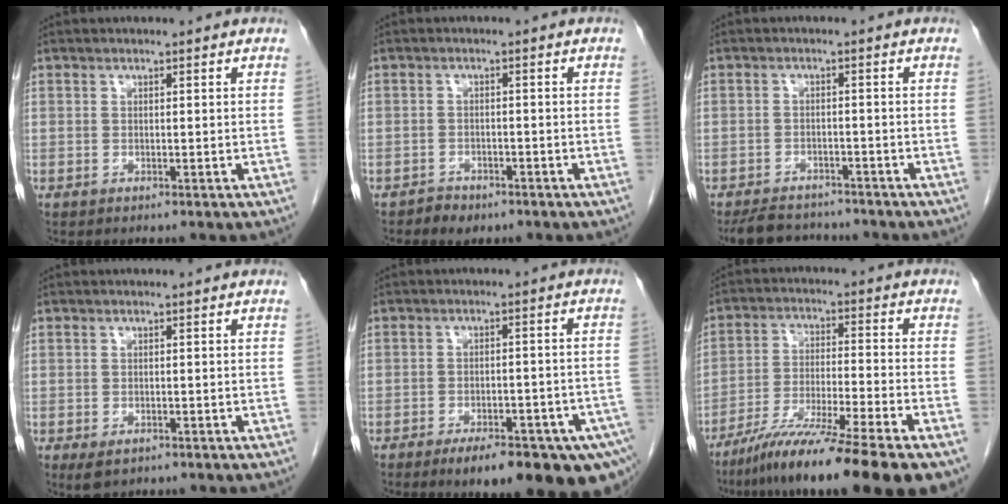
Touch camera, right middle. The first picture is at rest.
{"total": 2.6, "force": [-2.0, 1.5, 0.7], "torque": [-0.014, 0.002, -0.024]}
{"total": 7.0, "force": [-6.5, 2.0, 1.7], "torque": [-0.028, -0.005, -0.097]}
{"total": 2.4, "force": [-1.4, 1.3, 1.4], "torque": [-0.024, -0.004, -0.014]}
{"total": 16.1, "force": [-10.7, 4.2, 11.2], "torque": [-0.101, 0.005, -0.138]}
{"total": 17.6, "force": [-12.7, -0.2, 12.1], "torque": [-0.182, -0.041, -0.211]}